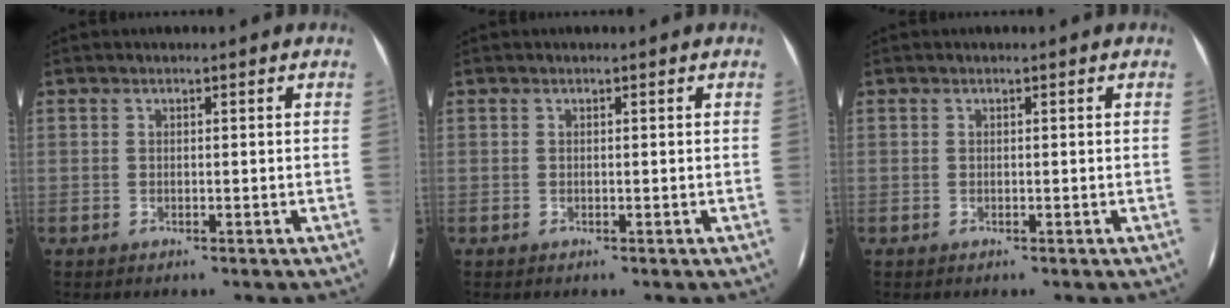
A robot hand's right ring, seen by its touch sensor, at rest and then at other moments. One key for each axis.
{"total": 0.0}
{"total": 0.0}